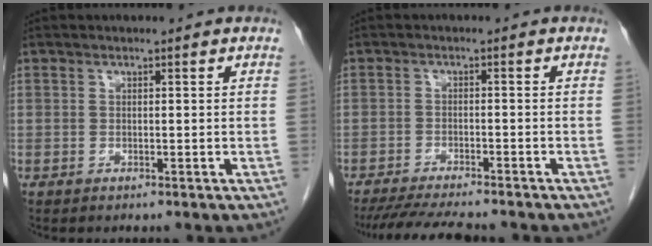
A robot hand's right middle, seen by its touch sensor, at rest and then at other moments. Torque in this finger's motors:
{"motor_torque": [0.52, -0.44, 0.06, 0.05]}